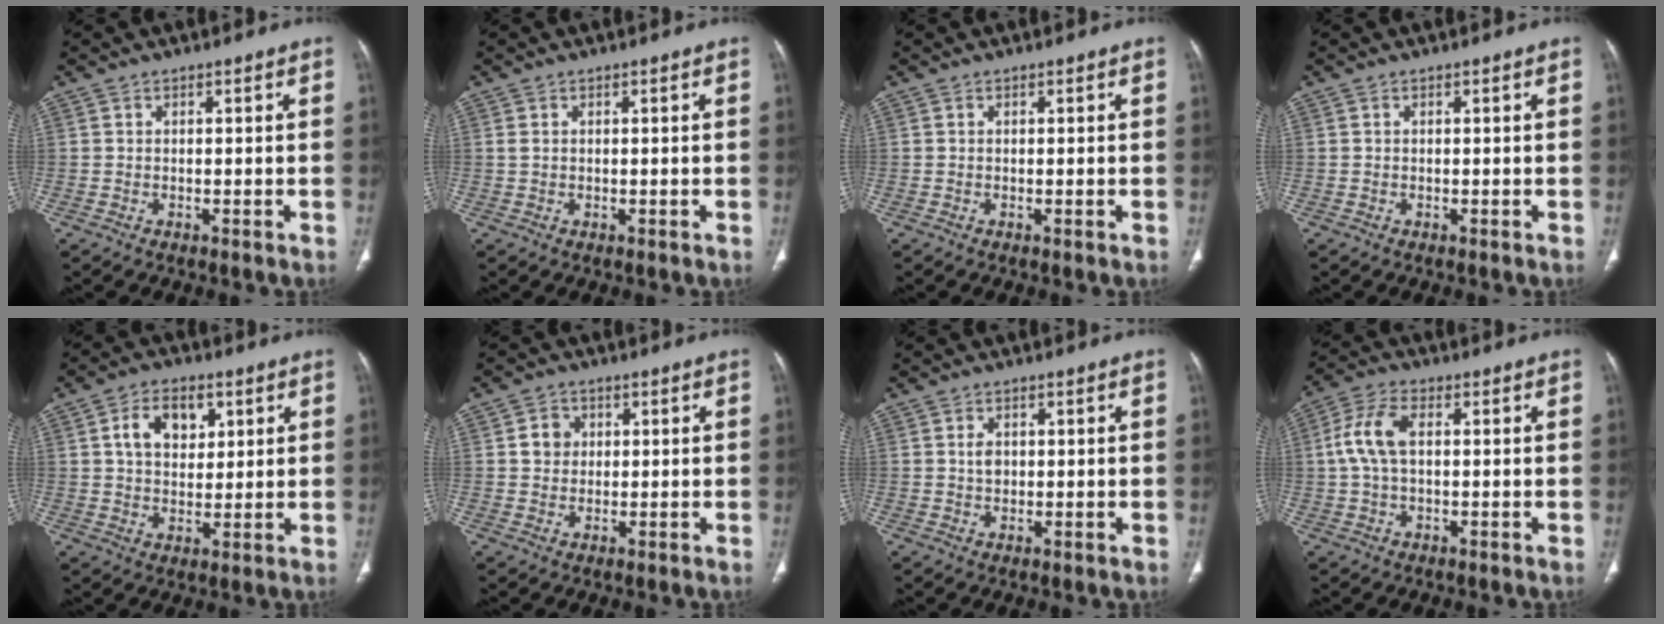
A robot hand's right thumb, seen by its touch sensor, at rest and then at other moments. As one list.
[{"total": 1.6, "force": [-0.6, 1.3, 0.7], "torque": [-0.017, 0.003, -0.012]}, {"total": 0.0}, {"total": 0.0}, {"total": 9.1, "force": [3.1, 6.0, 6.0], "torque": [-0.073, -0.006, 0.052]}, {"total": 3.9, "force": [0.7, 3.5, 1.5], "torque": [-0.008, 0.002, 0.010]}, {"total": 2.2, "force": [0.4, 1.6, 1.4], "torque": [-0.019, -0.001, 0.007]}, {"total": 7.7, "force": [0.8, 4.2, 6.5], "torque": [-0.143, 0.022, 0.012]}]